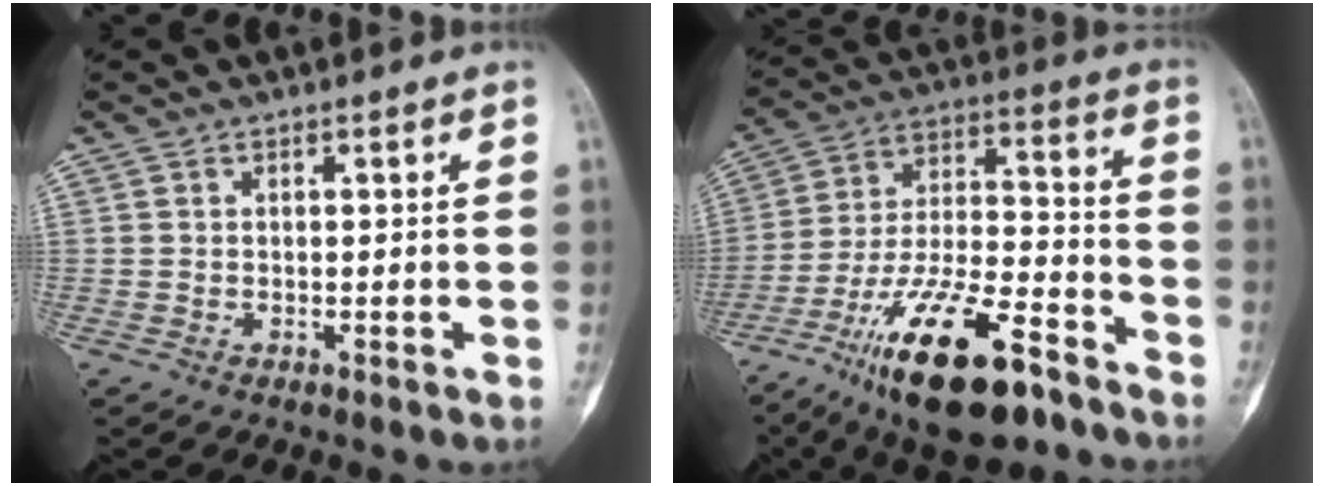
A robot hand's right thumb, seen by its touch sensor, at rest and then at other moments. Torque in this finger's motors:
{"motor_torque": [0.72, 0.59, 1.76, -1.02, 0.20]}